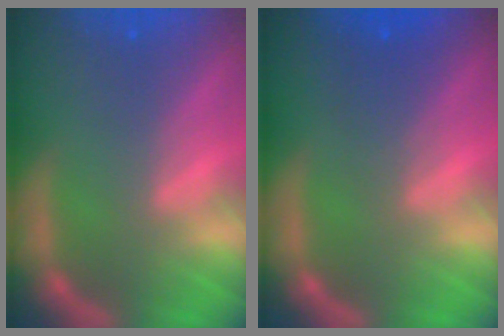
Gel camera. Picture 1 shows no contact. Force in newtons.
{"total": 2.5}